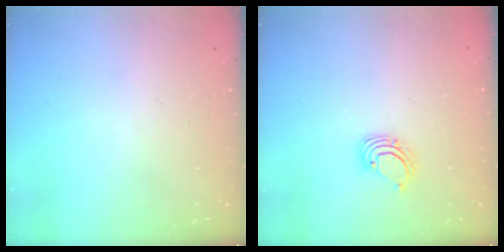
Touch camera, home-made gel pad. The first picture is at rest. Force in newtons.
{"total": 3.1, "press": 3.1, "slide": 0.2}